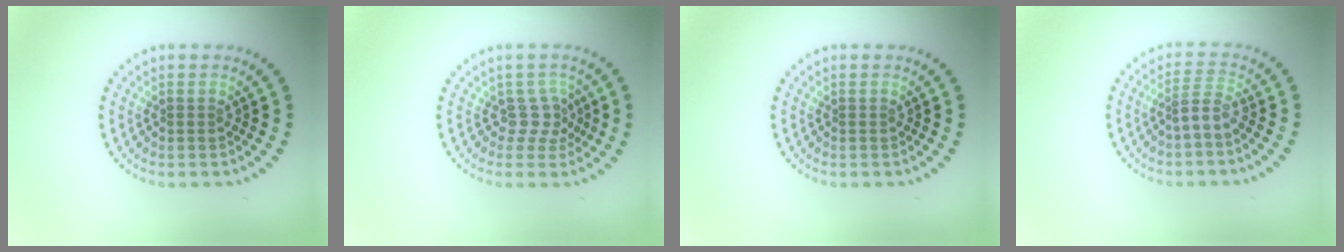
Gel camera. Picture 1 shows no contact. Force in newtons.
{"total": 2.0, "press": 1.4, "slide": 1.3}
{"total": 0.0}
{"total": 1.9, "press": 1.2, "slide": 1.4}